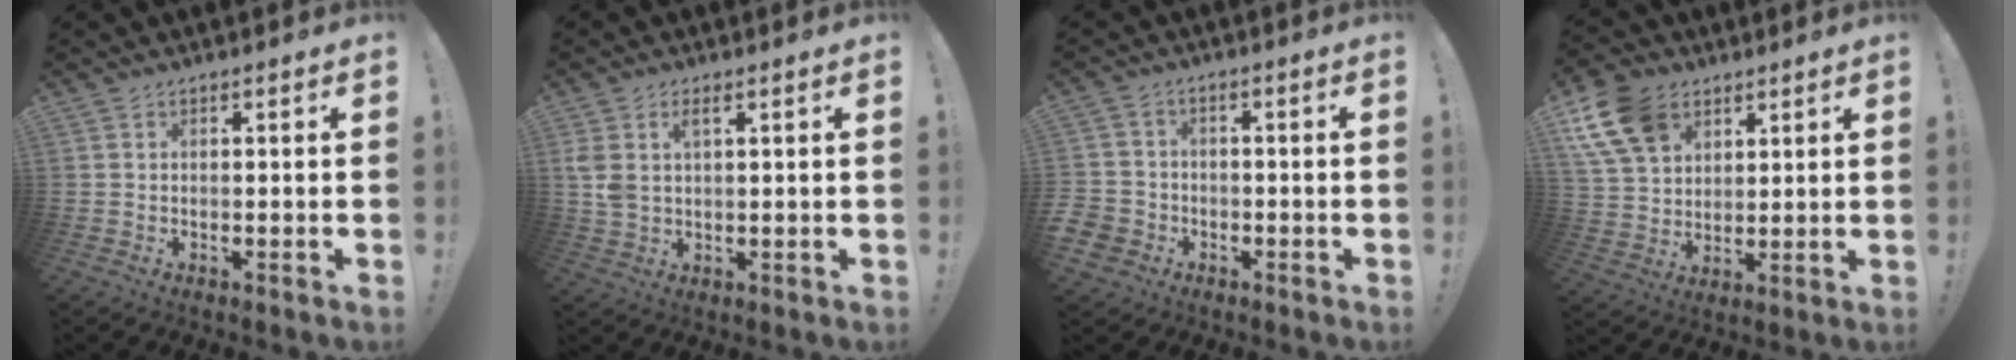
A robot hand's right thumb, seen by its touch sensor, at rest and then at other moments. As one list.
[{"total": 5.0, "force": [2.2, 2.6, 3.6], "torque": [-0.070, -0.008, 0.038]}, {"total": 5.5, "force": [-2.6, 4.6, 1.4], "torque": [-0.045, 0.021, -0.049]}, {"total": 14.5, "force": [7.2, 10.1, 7.4], "torque": [-0.148, -0.027, 0.144]}]